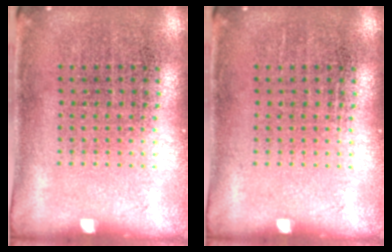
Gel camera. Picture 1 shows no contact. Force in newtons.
{"total": 0.0}